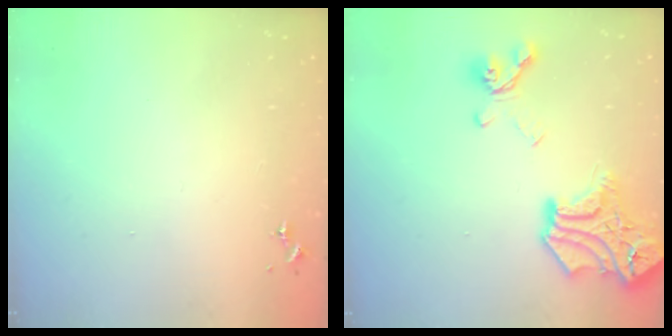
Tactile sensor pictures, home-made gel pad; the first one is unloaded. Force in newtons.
{"total": 19.9, "press": 19.9, "slide": 0.9}